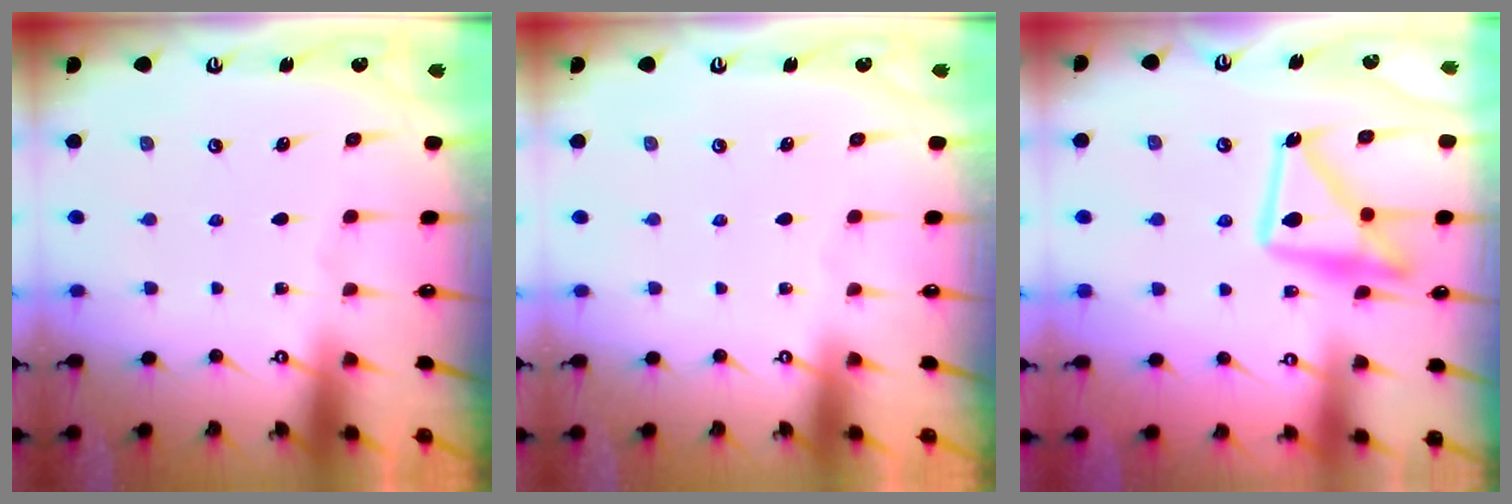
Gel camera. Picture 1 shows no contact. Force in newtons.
{"total": 0.0}
{"total": 14.8, "press": 14.7, "slide": 1.3}